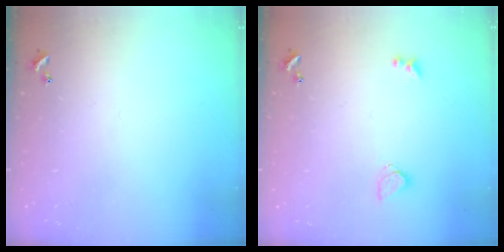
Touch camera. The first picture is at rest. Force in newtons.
{"total": 1.9, "press": 1.8, "slide": 0.5}